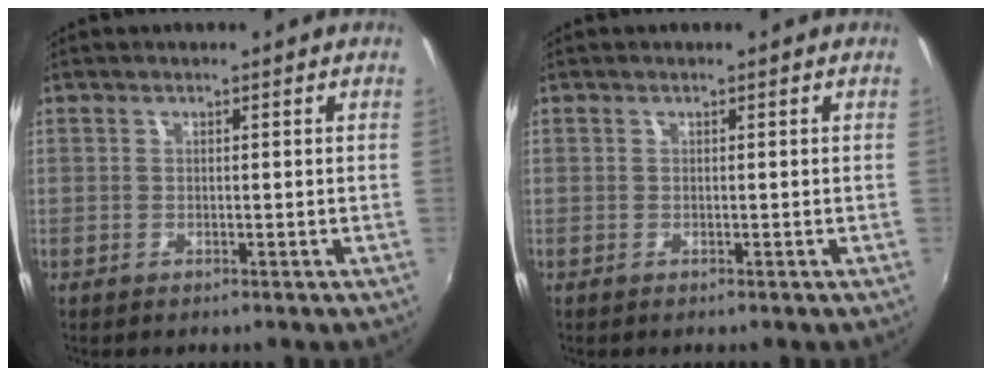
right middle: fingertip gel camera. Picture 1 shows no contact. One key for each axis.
{"total": 0.0}